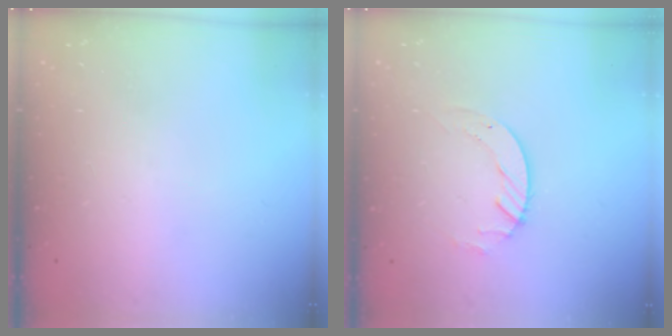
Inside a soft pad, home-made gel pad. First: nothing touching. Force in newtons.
{"total": 4.2, "press": 4.1, "slide": 0.4}